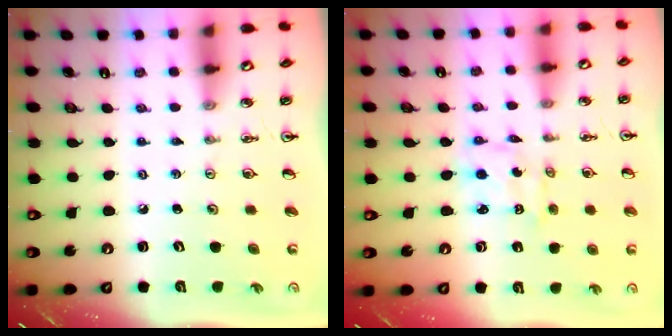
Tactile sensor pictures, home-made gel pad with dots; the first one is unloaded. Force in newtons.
{"total": 1.9, "press": 1.9, "slide": 0.1}